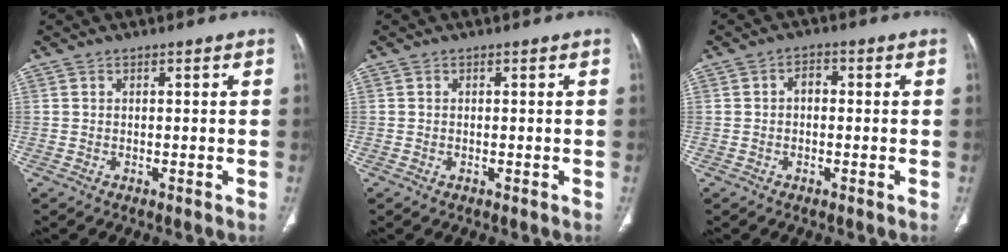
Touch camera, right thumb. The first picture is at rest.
{"total": 0.0}
{"total": 2.5, "force": [-0.1, 1.7, 1.8], "torque": [-0.021, 0.011, -0.007]}